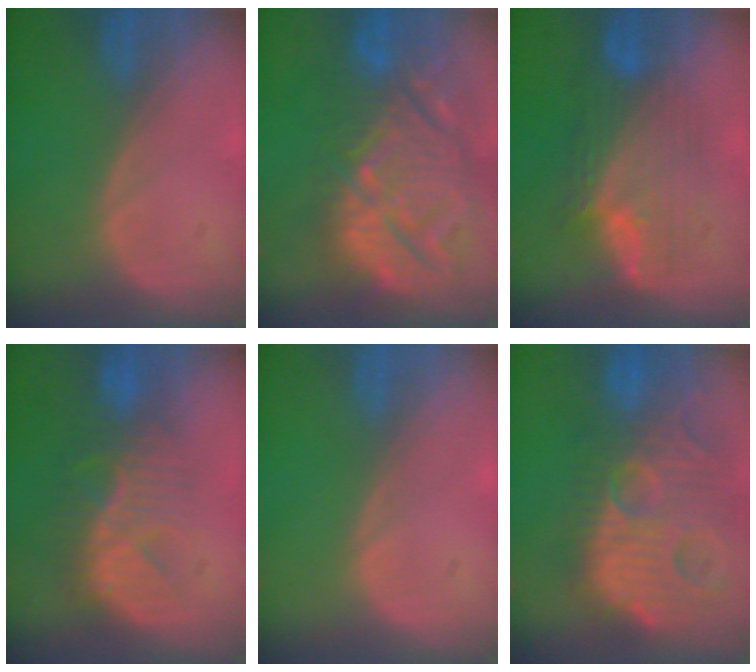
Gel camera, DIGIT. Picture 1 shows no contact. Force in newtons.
{"total": 15.1, "press": 12.9, "slide": 7.7}
{"total": 8.2, "press": 8.2, "slide": 0.2}
{"total": 8.2, "press": 8.1, "slide": 1.5}
{"total": 0.0}
{"total": 14.8, "press": 12.6, "slide": 7.6}